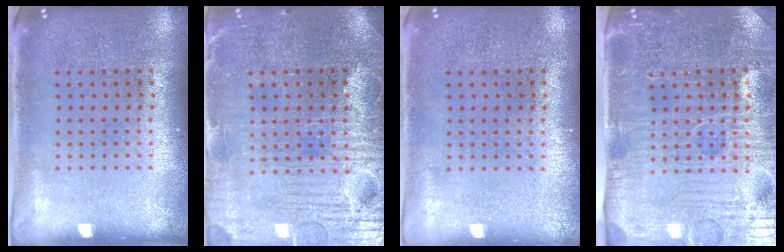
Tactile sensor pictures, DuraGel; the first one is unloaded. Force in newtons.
{"total": 4.0, "press": 3.8, "slide": 1.4}
{"total": 0.0}
{"total": 5.0, "press": 4.5, "slide": 2.2}